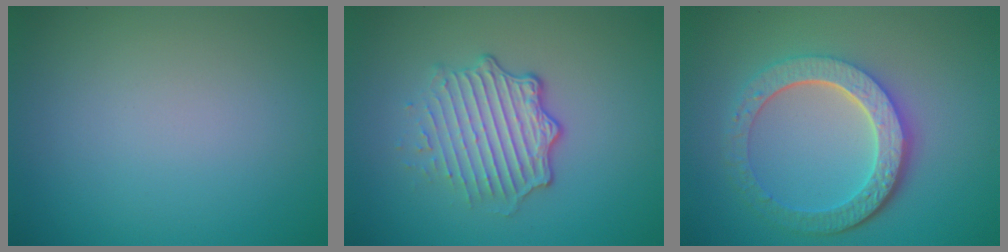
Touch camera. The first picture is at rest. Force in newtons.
{"total": 4.7, "press": 3.3, "slide": 3.3}
{"total": 6.1, "press": 4.6, "slide": 4.0}